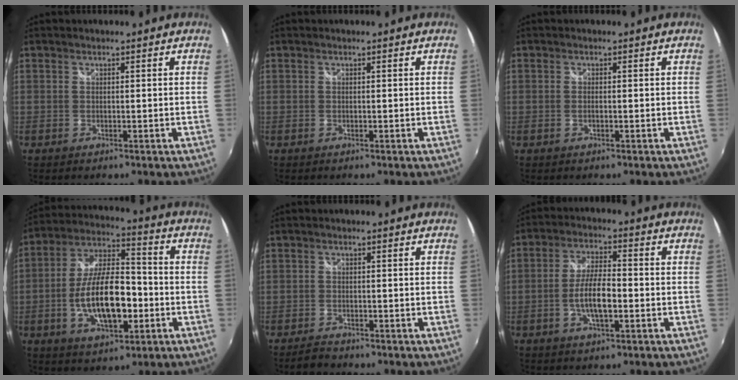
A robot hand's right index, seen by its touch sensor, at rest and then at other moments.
{"total": 0.0}
{"total": 0.7, "force": [-0.2, 0.3, 0.6], "torque": [-0.014, 0.000, -0.005]}
{"total": 16.3, "force": [-4.0, 7.0, 14.1], "torque": [-0.274, 0.006, -0.064]}
{"total": 2.6, "force": [-2.2, 1.1, 0.6], "torque": [-0.023, 0.000, -0.041]}
{"total": 7.5, "force": [-2.0, 2.4, 6.9], "torque": [-0.134, 0.002, -0.035]}